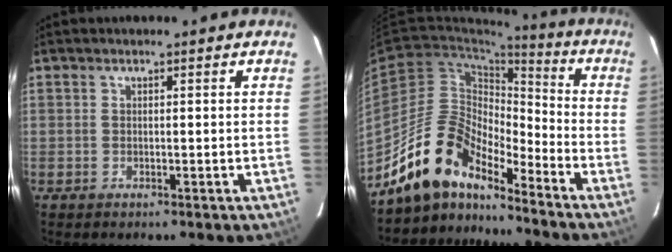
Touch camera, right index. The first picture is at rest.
{"total": 13.7, "force": [-12.3, 4.0, 4.6], "torque": [-0.092, 0.019, -0.238]}